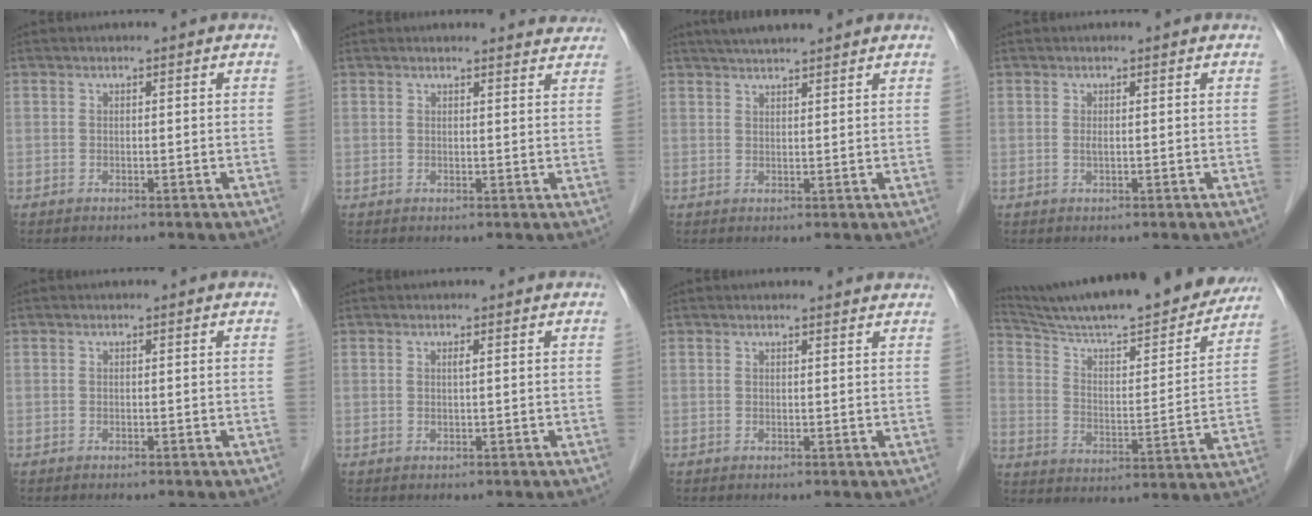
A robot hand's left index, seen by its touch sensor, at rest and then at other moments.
{"total": 4.7, "force": [4.6, 0.9, 0.1], "torque": [0.004, -0.006, 0.033]}
{"total": 6.2, "force": [5.6, 0.4, 2.8], "torque": [-0.043, 0.030, 0.086]}
{"total": 0.7, "force": [0.0, 0.2, 0.6], "torque": [-0.016, -0.002, 0.001]}
{"total": 0.0}
{"total": 0.7, "force": [0.2, 0.0, 0.6], "torque": [-0.013, -0.001, 0.004]}
{"total": 3.5, "force": [3.4, 0.5, 0.5], "torque": [-0.011, 0.004, 0.029]}
{"total": 26.8, "force": [24.0, 3.3, 11.5], "torque": [-0.188, -0.033, 0.336]}